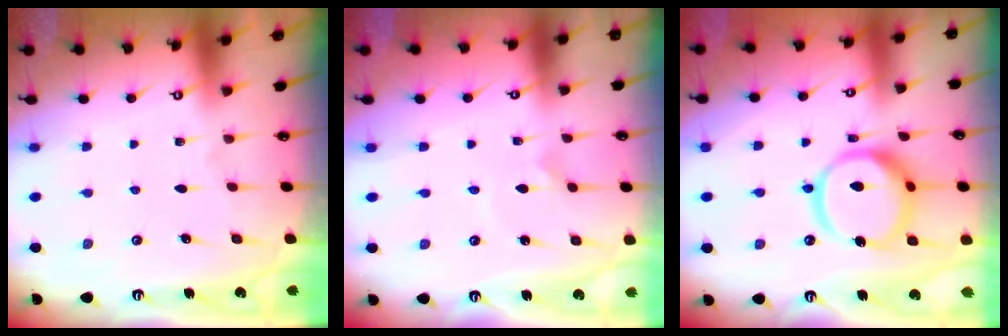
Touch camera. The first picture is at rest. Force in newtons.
{"total": 2.2, "press": 2.2, "slide": 0.1}
{"total": 15.7, "press": 15.6, "slide": 1.5}